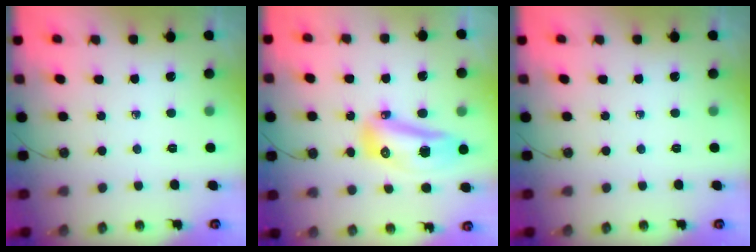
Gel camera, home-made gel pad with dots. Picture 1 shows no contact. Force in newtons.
{"total": 14.2, "press": 14.0, "slide": 2.6}
{"total": 0.0}